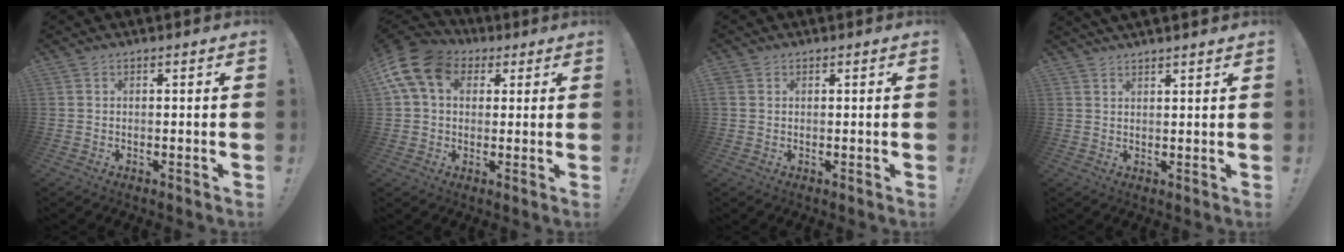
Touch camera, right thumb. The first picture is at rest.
{"total": 14.0, "force": [4.9, 10.1, 8.4], "torque": [-0.158, -0.006, 0.096]}
{"total": 1.6, "force": [0.7, 1.3, 0.7], "torque": [-0.017, 0.004, 0.015]}
{"total": 2.2, "force": [2.2, -0.1, 0.5], "torque": [-0.003, -0.014, 0.039]}